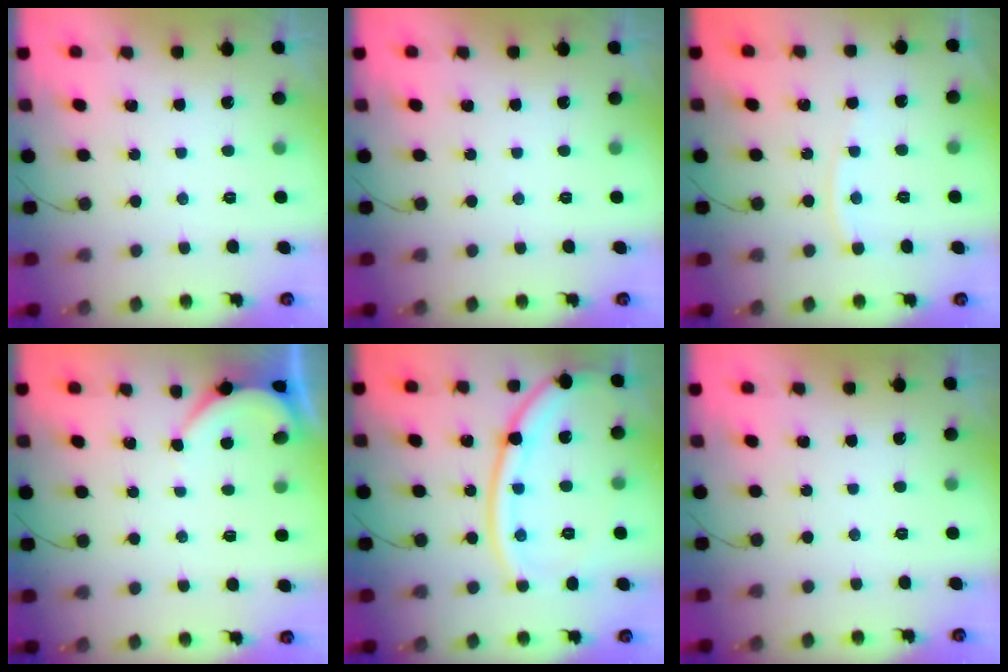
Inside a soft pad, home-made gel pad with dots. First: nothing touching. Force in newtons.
{"total": 0.0}
{"total": 3.3, "press": 3.3, "slide": 0.4}
{"total": 2.1, "press": 2.1, "slide": 0.3}
{"total": 17.1, "press": 17.0, "slide": 2.0}
{"total": 0.0}